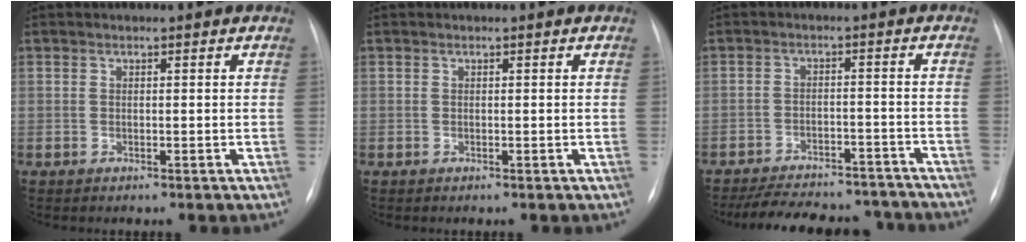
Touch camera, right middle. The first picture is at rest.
{"total": 0.0}
{"total": 16.2, "force": [-14.7, 4.6, 5.1], "torque": [-0.105, 0.004, -0.198]}